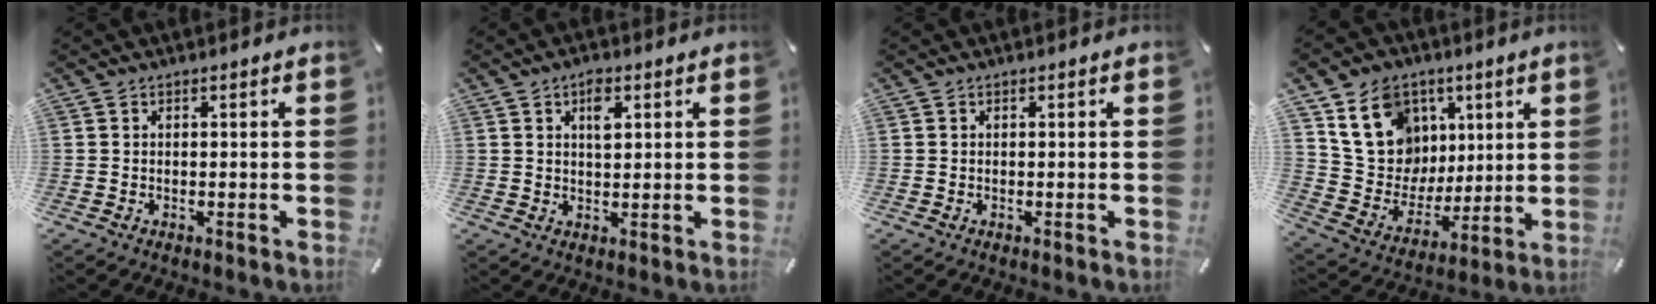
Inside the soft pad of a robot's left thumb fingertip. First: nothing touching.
{"total": 4.2, "force": [1.8, 2.2, 3.1], "torque": [-0.044, -0.004, 0.025]}
{"total": 0.0}
{"total": 17.7, "force": [7.5, 14.7, 6.6], "torque": [-0.106, -0.033, 0.151]}